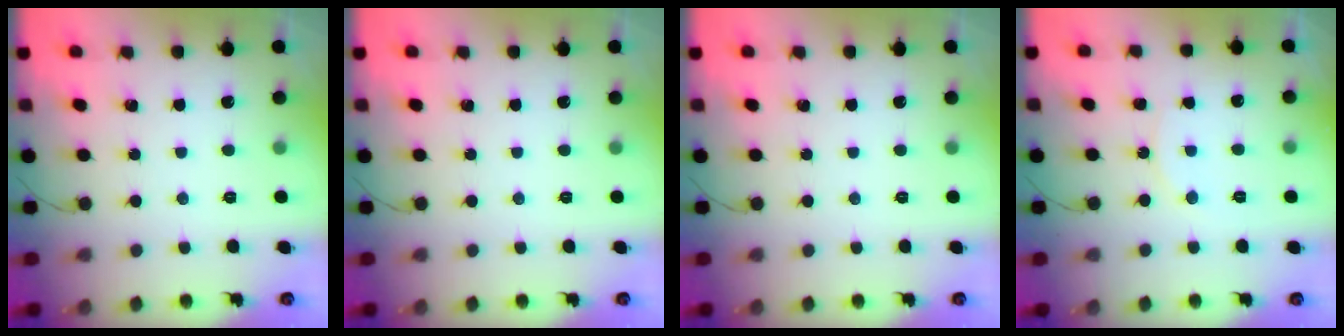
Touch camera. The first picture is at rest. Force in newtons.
{"total": 0.0}
{"total": 0.0}
{"total": 6.3, "press": 6.3, "slide": 0.6}